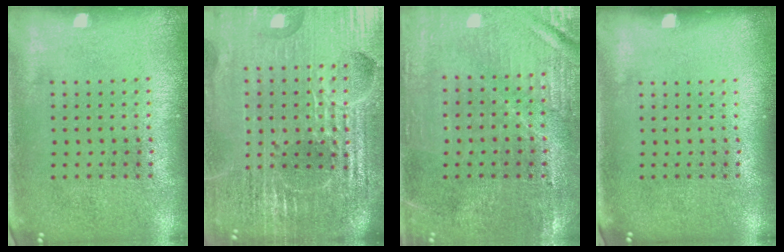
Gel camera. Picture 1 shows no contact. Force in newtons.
{"total": 6.7, "press": 5.9, "slide": 3.2}
{"total": 1.1, "press": 1.1, "slide": 0.2}
{"total": 0.0}